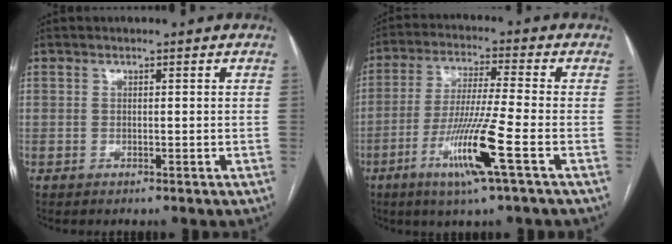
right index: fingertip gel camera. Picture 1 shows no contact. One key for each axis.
{"total": 11.4, "fx": -4.7, "fy": -1.1, "fz": 10.3, "tx": -0.205, "ty": -0.022, "tz": -0.093}